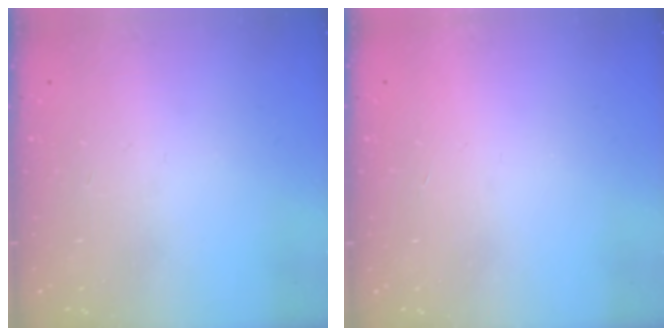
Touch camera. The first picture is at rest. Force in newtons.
{"total": 1.7, "press": 1.7, "slide": 0.1}